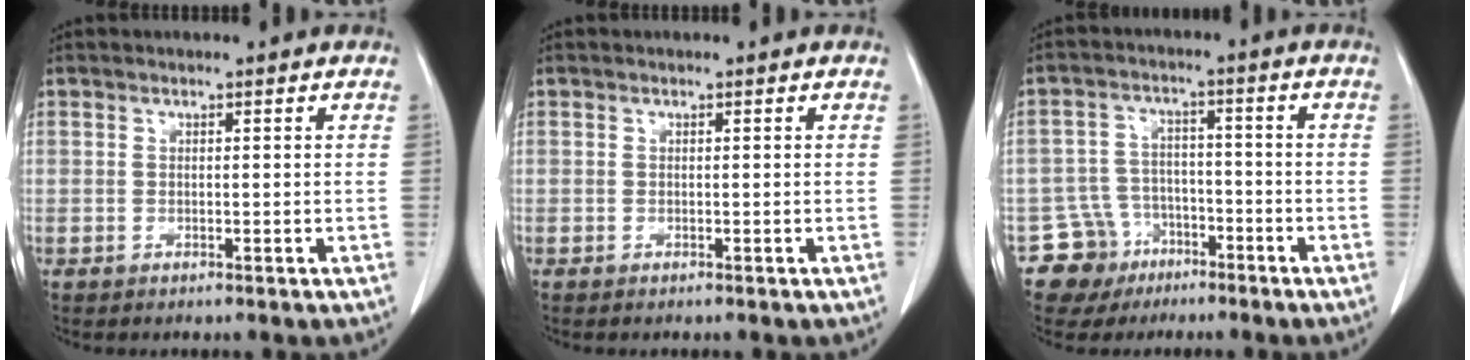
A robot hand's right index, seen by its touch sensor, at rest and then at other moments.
{"total": 0.0}
{"total": 7.1, "force": [-4.1, 5.8, -0.2], "torque": [0.012, 0.017, -0.065]}